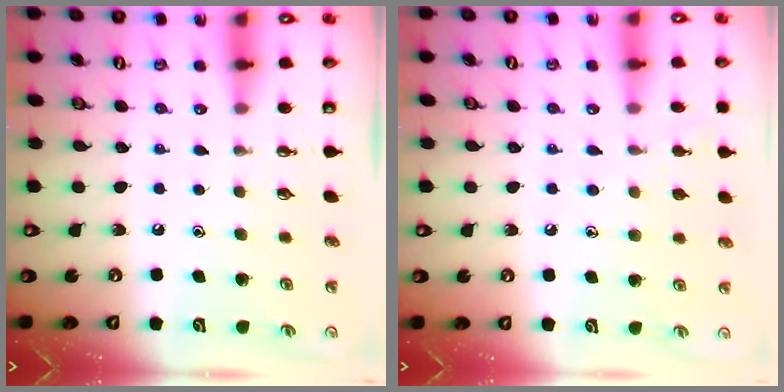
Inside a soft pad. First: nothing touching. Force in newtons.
{"total": 8.4, "press": 8.4, "slide": 0.6}